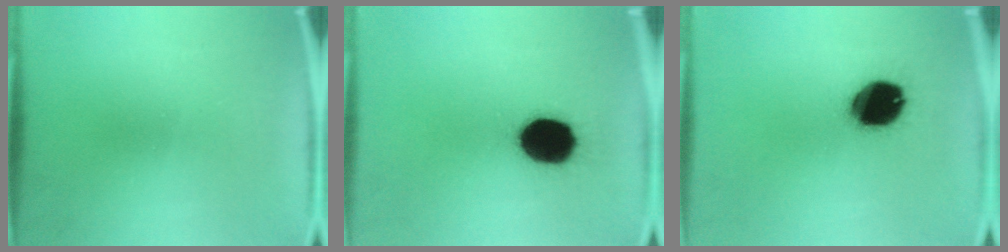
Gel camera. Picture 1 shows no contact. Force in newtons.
{"total": 16.2}
{"total": 14.8}